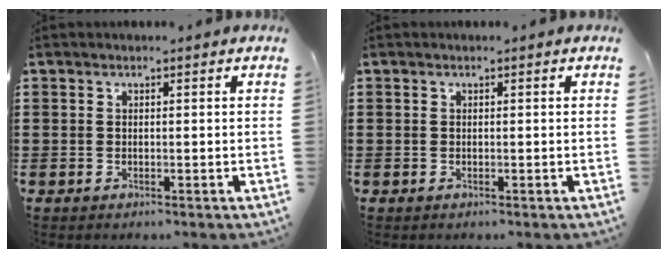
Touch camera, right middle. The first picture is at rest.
{"total": 0.0}